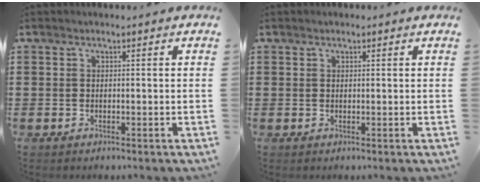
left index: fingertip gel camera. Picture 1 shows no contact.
{"total": 0.6, "force": [0.4, 0.4, 0.1], "torque": [-0.004, 0.003, 0.009]}